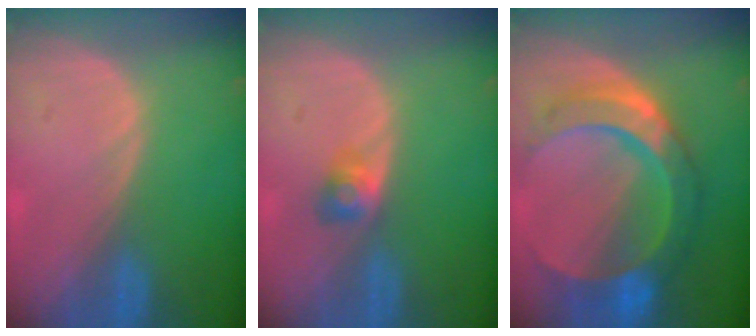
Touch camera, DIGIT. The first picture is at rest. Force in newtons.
{"total": 2.6, "press": 2.4, "slide": 0.9}
{"total": 11.0, "press": 10.9, "slide": 1.1}